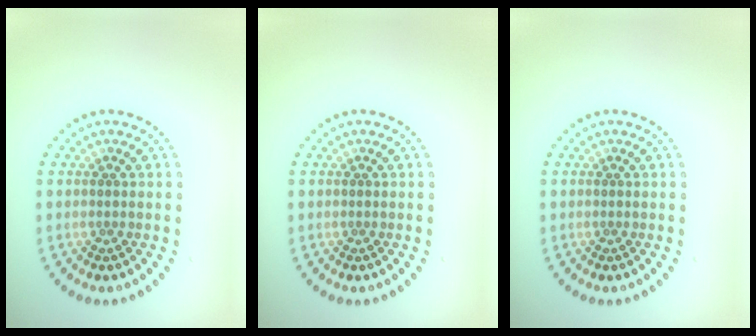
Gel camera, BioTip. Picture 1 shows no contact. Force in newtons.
{"total": 0.0}
{"total": 0.0}